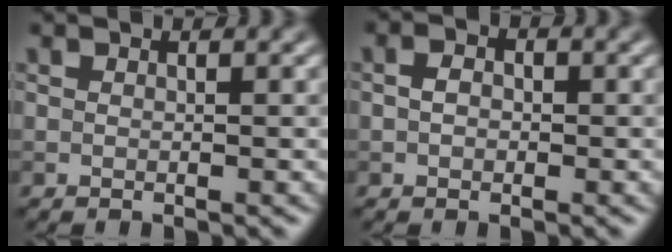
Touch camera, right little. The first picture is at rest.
{"total": 1.5, "force": [-0.1, 1.2, 1.0], "torque": [-0.019, 0.002, -0.006]}